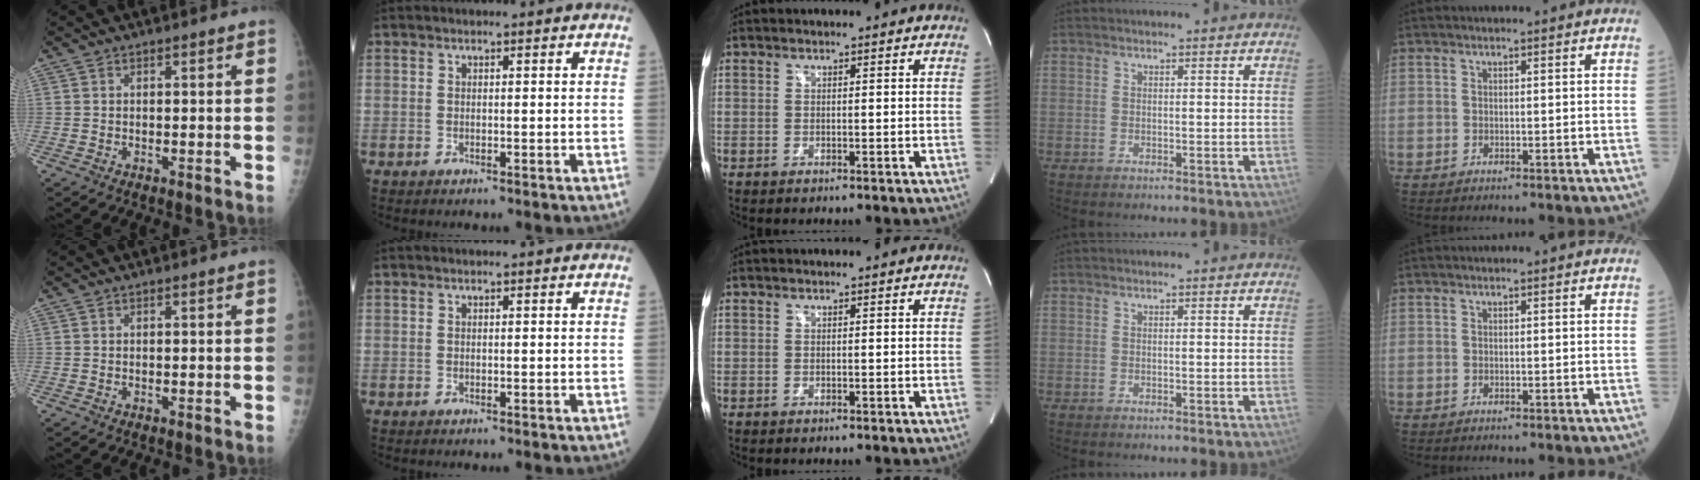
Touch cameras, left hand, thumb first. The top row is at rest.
{}